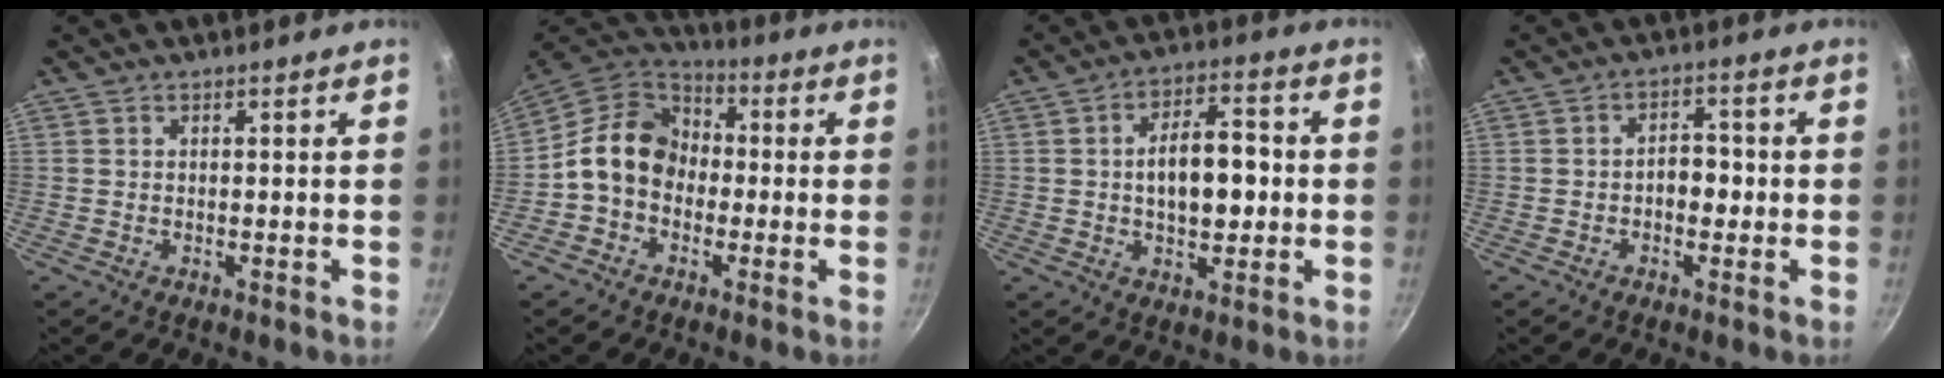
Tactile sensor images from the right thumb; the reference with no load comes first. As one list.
[{"total": 13.1, "force": [-1.1, 10.6, 7.7], "torque": [-0.099, 0.042, -0.040]}, {"total": 10.8, "force": [-0.3, 5.8, 9.1], "torque": [-0.116, 0.019, -0.008]}, {"total": 4.1, "force": [-0.8, 2.8, 2.9], "torque": [-0.018, 0.016, -0.016]}]